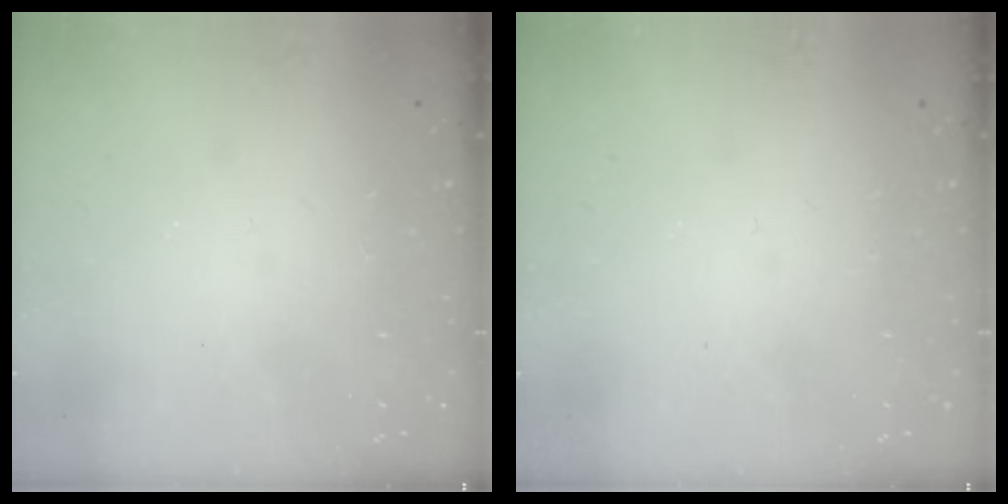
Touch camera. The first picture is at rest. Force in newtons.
{"total": 0.0}